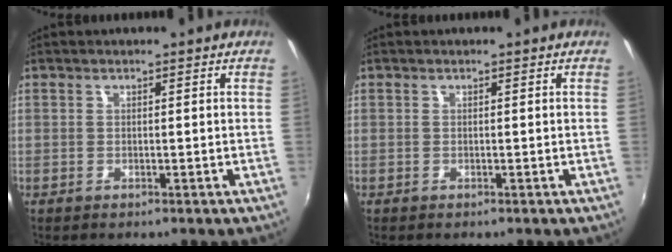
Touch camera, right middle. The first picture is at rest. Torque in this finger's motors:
{"motor_torque": [0.71, -0.82, 0.14, 0.02]}